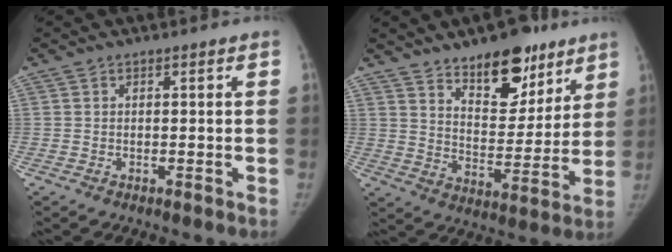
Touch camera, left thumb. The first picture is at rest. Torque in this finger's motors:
{"motor_torque": [0.60, -0.02, 0.02, -0.34, 0.04]}